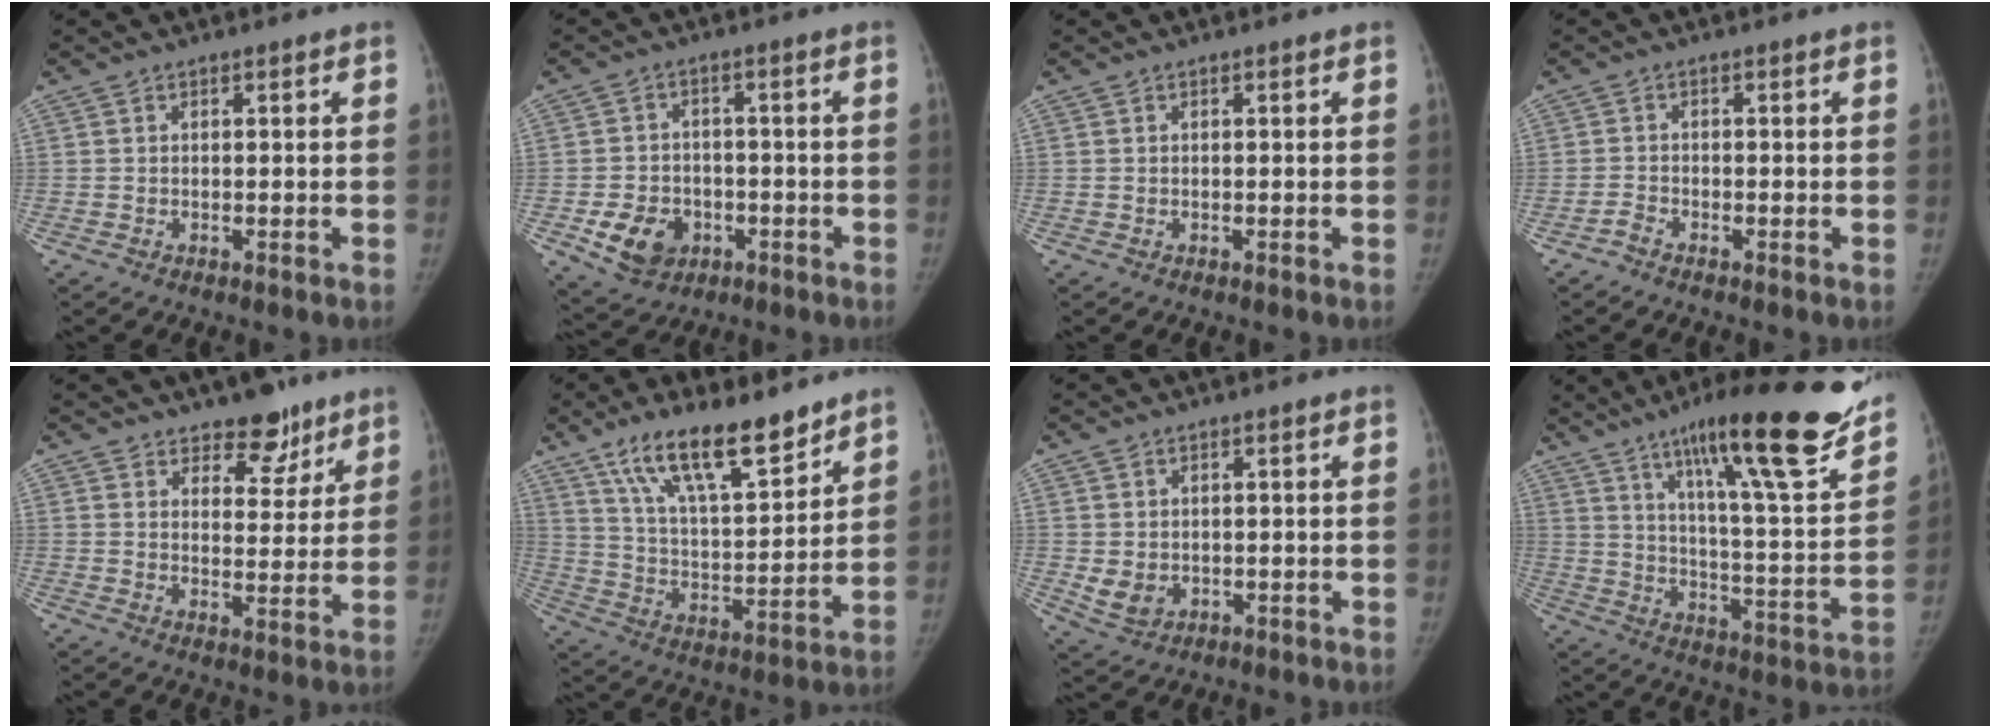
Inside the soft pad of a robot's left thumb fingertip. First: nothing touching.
{"total": 8.7, "force": [-3.2, 6.8, 4.3], "torque": [-0.055, 0.014, -0.044]}
{"total": 0.0}
{"total": 1.3, "force": [-1.2, 0.3, 0.4], "torque": [-0.013, 0.002, -0.027]}
{"total": 8.2, "force": [6.1, 4.2, 3.5], "torque": [-0.008, -0.039, 0.090]}
{"total": 17.3, "force": [12.4, 5.3, 11.0], "torque": [-0.156, -0.073, 0.224]}
{"total": 4.0, "force": [0.0, 3.2, 2.3], "torque": [-0.035, -0.008, 0.014]}
{"total": 29.6, "force": [19.6, 4.6, 21.6], "torque": [-0.302, -0.073, 0.293]}